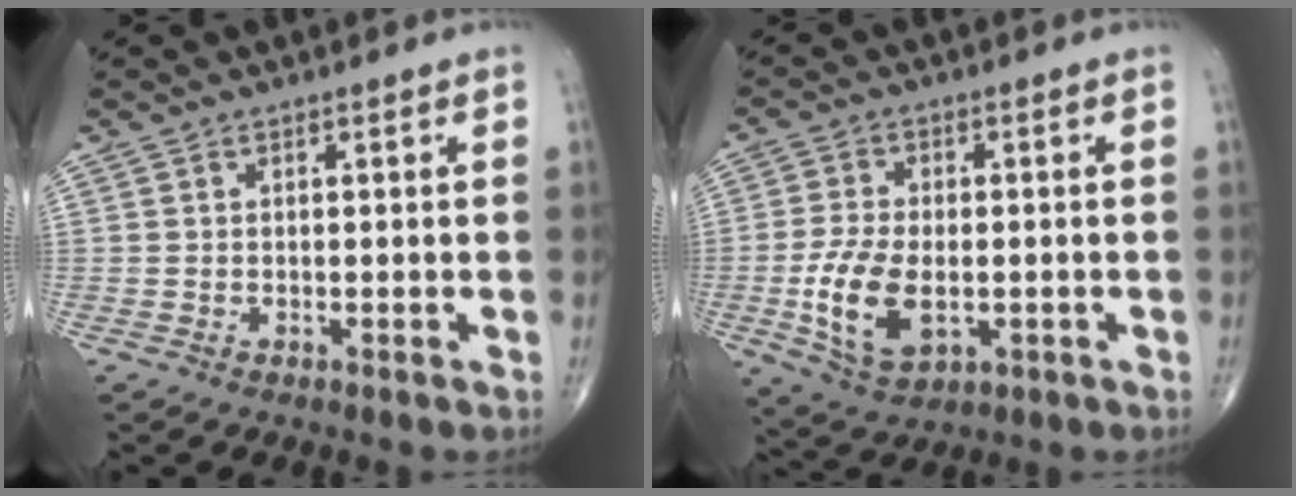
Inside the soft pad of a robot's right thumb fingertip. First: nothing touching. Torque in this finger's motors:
{"motor_torque": [0.47, 0.08, 1.04, -0.05, 0.33]}